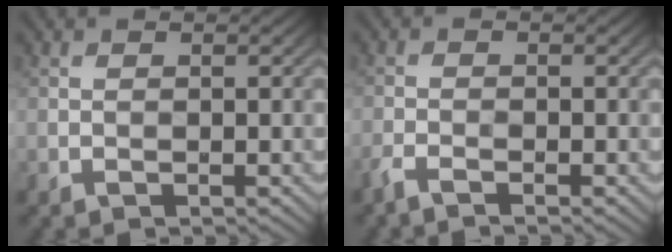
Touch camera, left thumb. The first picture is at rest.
{"total": 2.2, "force": [-1.8, 0.4, 1.1], "torque": [-0.029, -0.009, -0.037]}